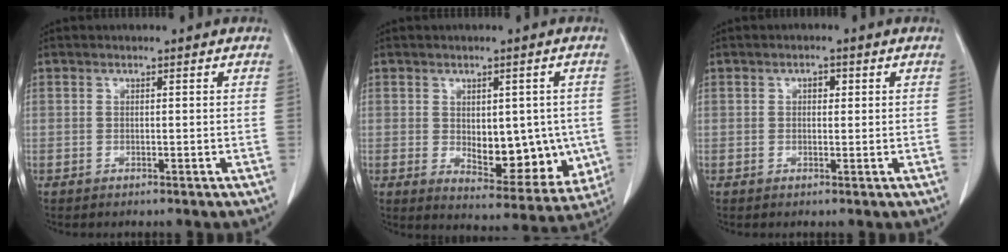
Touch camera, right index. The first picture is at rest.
{"total": 12.0, "force": [-0.9, 6.4, 10.1], "torque": [-0.125, 0.000, 0.013]}
{"total": 1.5, "force": [0.4, 0.9, 1.1], "torque": [-0.015, 0.004, 0.005]}